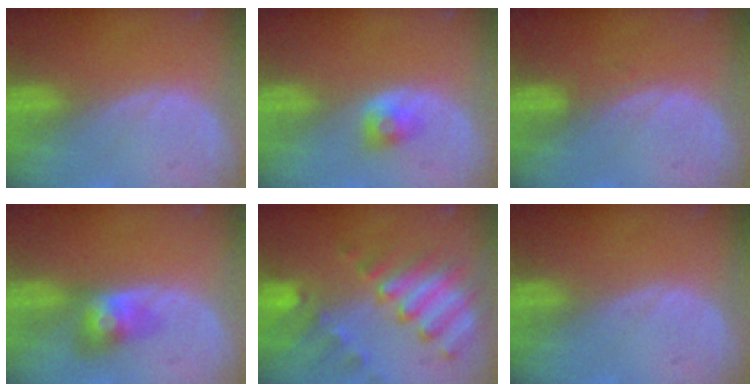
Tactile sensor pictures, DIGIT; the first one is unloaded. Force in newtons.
{"total": 2.3, "press": 2.2, "slide": 0.7}
{"total": 0.6, "press": 0.6, "slide": 0.2}
{"total": 4.0, "press": 4.0, "slide": 0.2}
{"total": 10.1, "press": 8.8, "slide": 4.8}
{"total": 0.0}